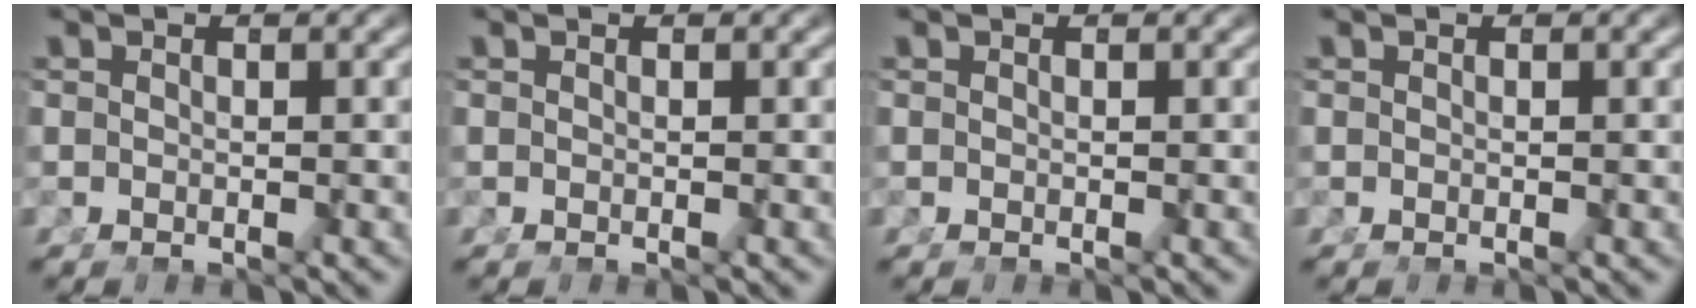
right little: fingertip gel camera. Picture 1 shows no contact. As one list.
[{"total": 0.0}, {"total": 0.0}, {"total": 0.0}]